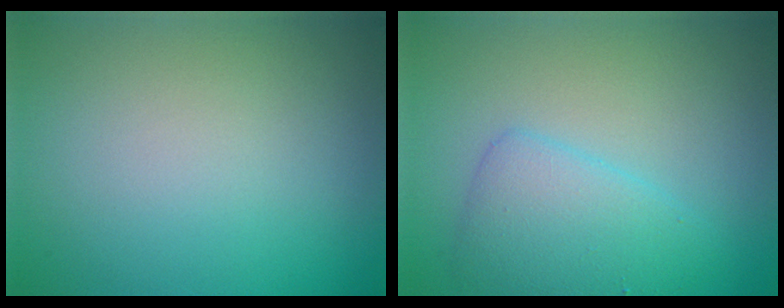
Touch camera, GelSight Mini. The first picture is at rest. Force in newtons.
{"total": 3.7, "press": 3.7, "slide": 0.1}